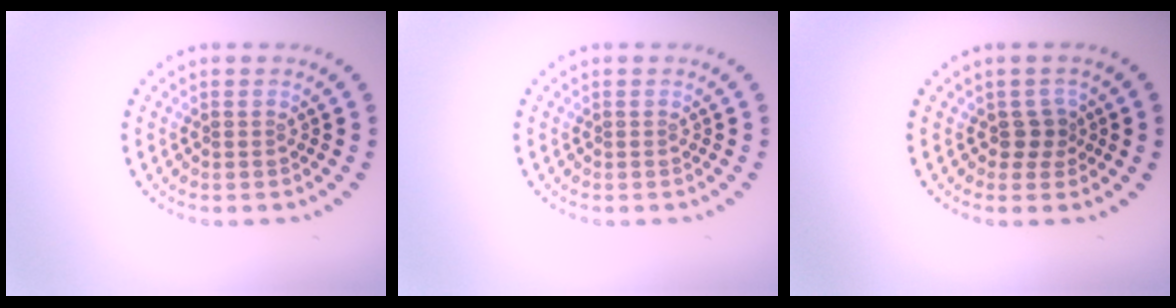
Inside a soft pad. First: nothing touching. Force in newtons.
{"total": 0.0}
{"total": 1.6, "press": 1.2, "slide": 1.0}